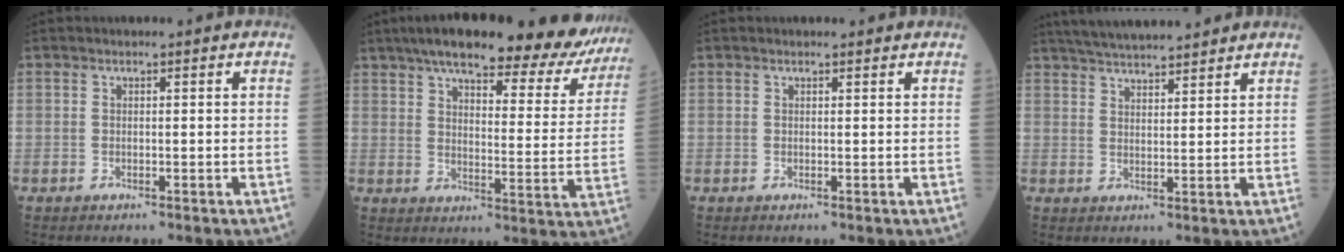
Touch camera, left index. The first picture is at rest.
{"total": 28.3, "force": [24.0, 6.2, 13.7], "torque": [-0.194, -0.029, 0.288]}
{"total": 1.7, "force": [1.6, 0.4, 0.3], "torque": [-0.009, 0.003, 0.014]}
{"total": 12.6, "force": [11.4, 1.5, 5.1], "torque": [-0.085, 0.025, 0.172]}